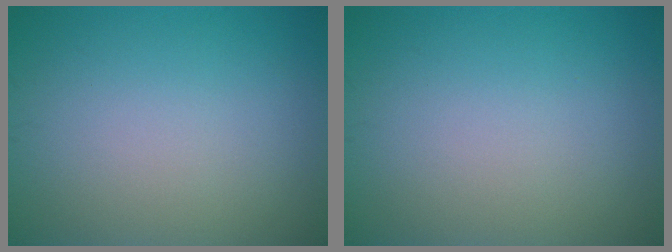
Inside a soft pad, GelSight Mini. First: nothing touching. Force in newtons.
{"total": 0.0}